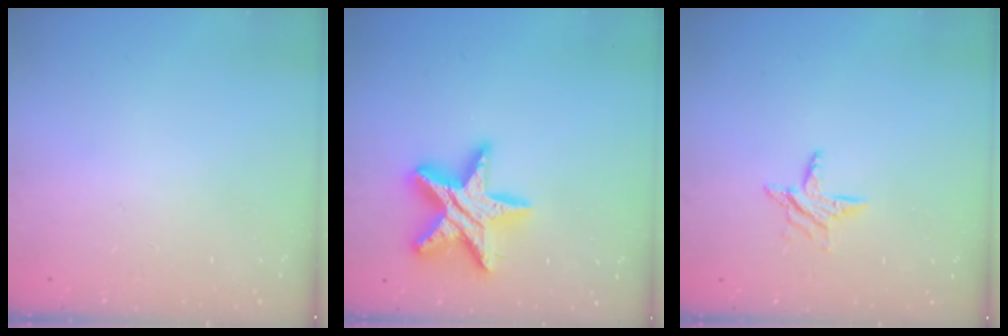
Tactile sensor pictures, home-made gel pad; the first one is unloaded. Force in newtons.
{"total": 17.8, "press": 17.8, "slide": 1.4}
{"total": 6.2, "press": 6.2, "slide": 0.6}